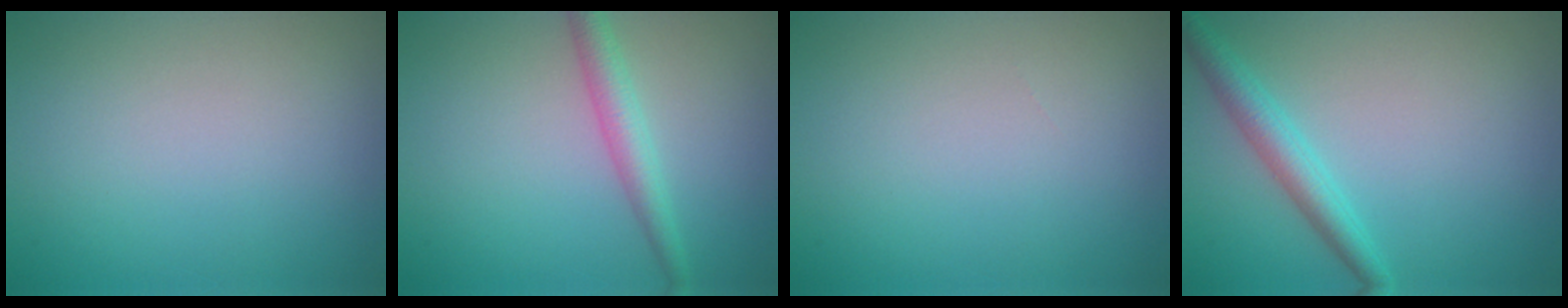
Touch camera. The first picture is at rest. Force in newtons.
{"total": 2.6, "press": 2.6, "slide": 0.1}
{"total": 0.0}
{"total": 2.9, "press": 2.9, "slide": 0.1}